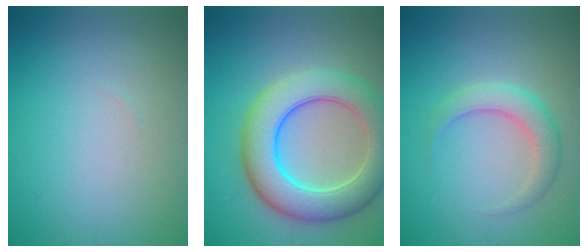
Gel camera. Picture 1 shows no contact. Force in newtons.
{"total": 8.4, "press": 8.3, "slide": 0.6}
{"total": 2.8, "press": 2.8, "slide": 0.2}